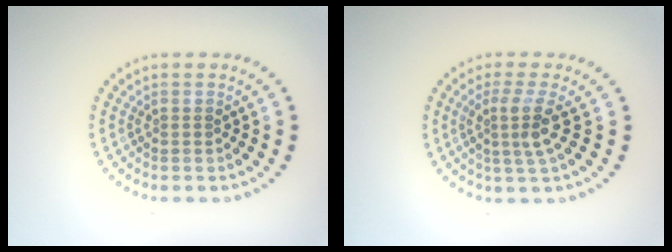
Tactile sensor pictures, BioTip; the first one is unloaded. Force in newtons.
{"total": 2.7, "press": 2.0, "slide": 1.9}